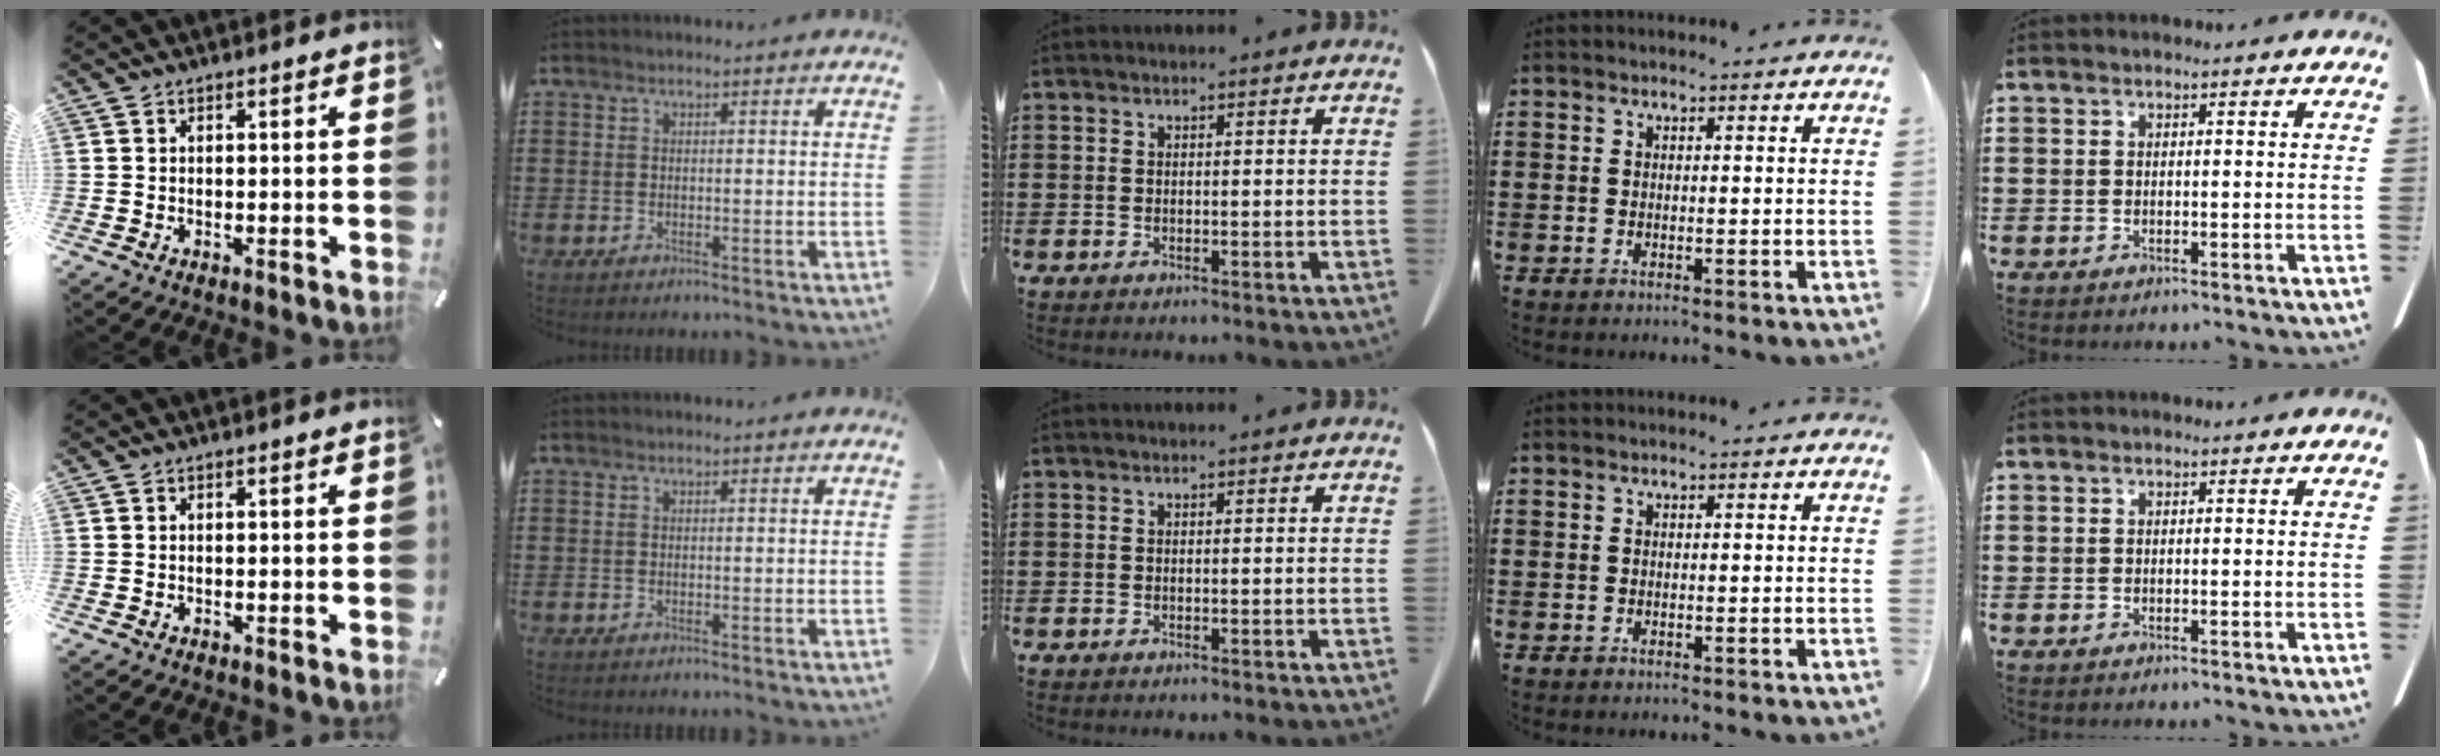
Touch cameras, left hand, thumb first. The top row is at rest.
{}